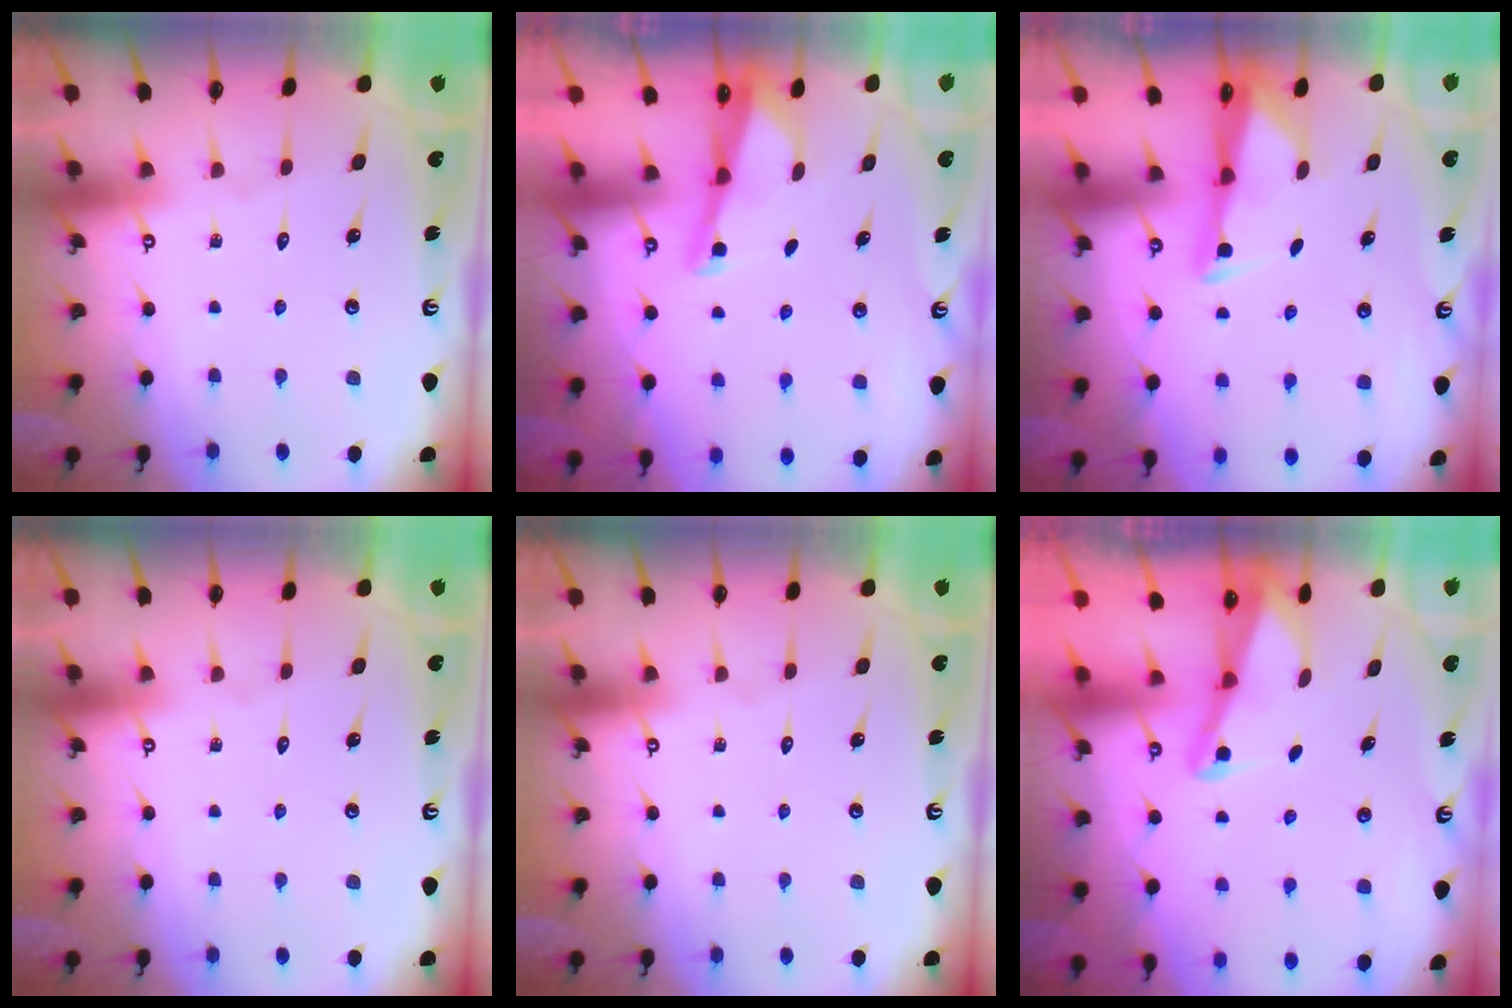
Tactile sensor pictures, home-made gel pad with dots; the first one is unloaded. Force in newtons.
{"total": 3.5, "press": 3.5, "slide": 0.5}
{"total": 2.6, "press": 2.6, "slide": 0.4}
{"total": 0.0}
{"total": 0.0}
{"total": 2.1, "press": 2.0, "slide": 0.4}